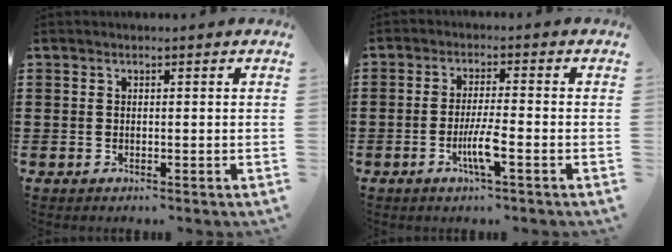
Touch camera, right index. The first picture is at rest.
{"total": 5.1, "force": [-2.1, 0.3, 4.6], "torque": [-0.091, -0.012, -0.040]}